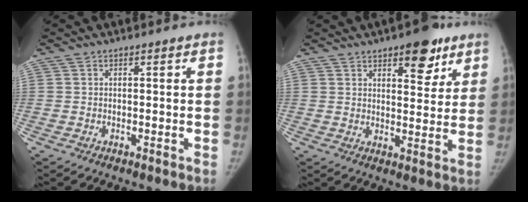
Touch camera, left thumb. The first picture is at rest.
{"total": 9.7, "force": [5.9, 4.3, 6.4], "torque": [-0.055, -0.030, 0.081]}